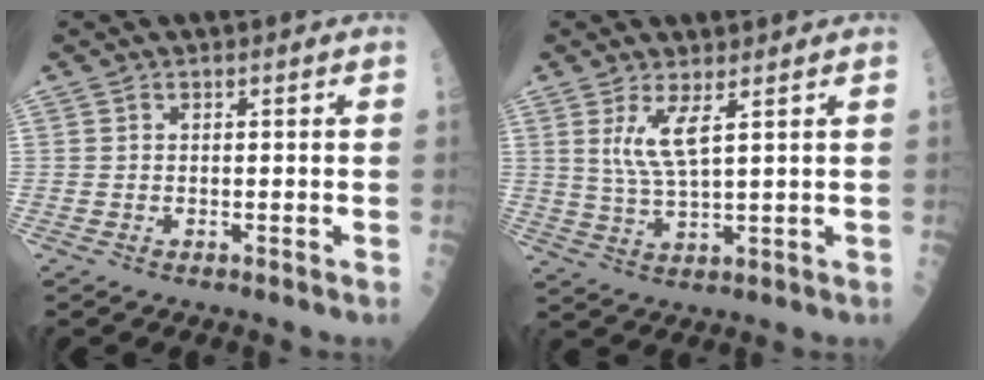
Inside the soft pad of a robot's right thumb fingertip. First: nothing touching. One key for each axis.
{"total": 5.6, "fx": 2.3, "fy": 0.7, "fz": 5.1, "tx": -0.111, "ty": -0.026, "tz": 0.055}